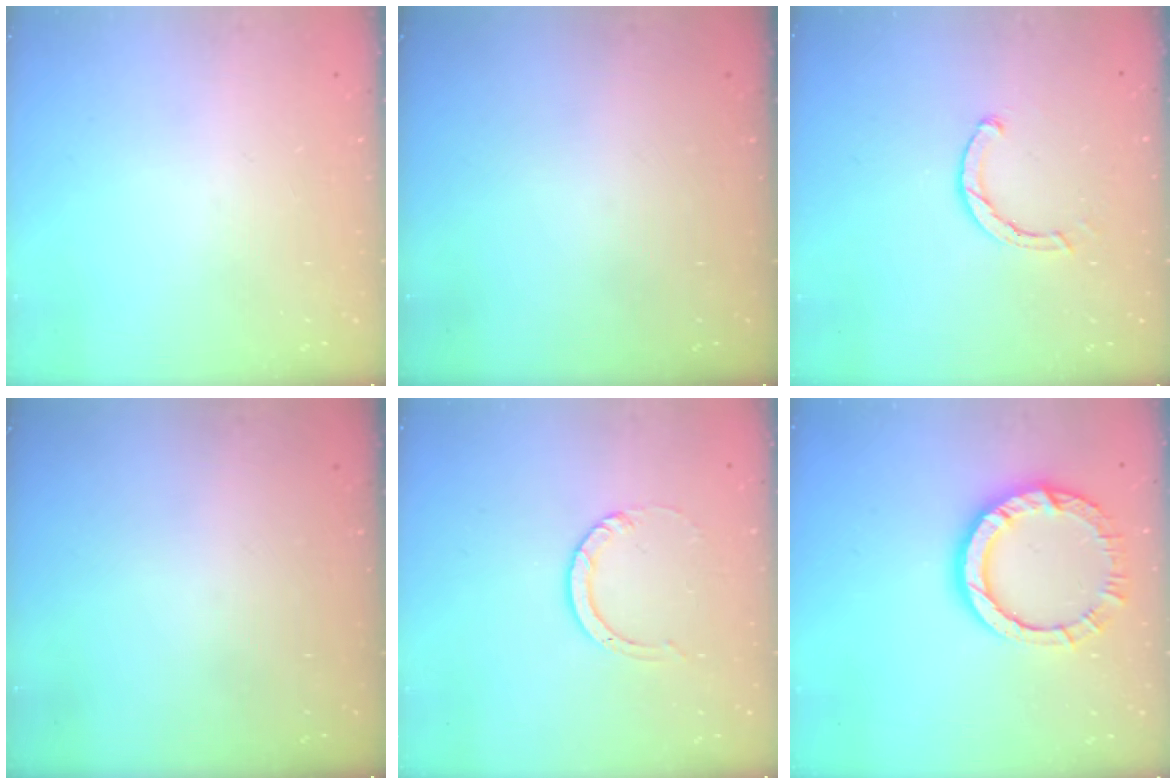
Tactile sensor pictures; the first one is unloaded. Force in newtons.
{"total": 0.0}
{"total": 2.4, "press": 2.4, "slide": 0.1}
{"total": 0.0}
{"total": 5.1, "press": 5.1, "slide": 0.3}
{"total": 11.6, "press": 11.6, "slide": 0.8}